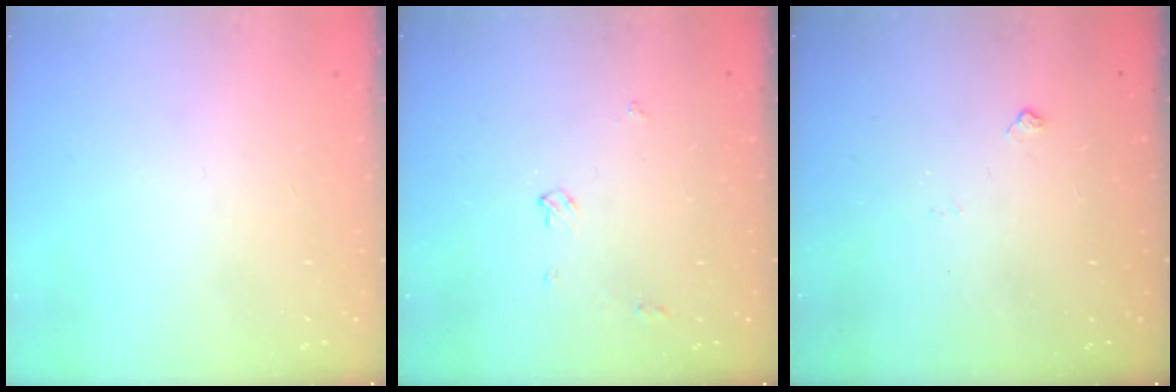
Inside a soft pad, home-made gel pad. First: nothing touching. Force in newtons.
{"total": 3.9, "press": 3.9, "slide": 0.6}
{"total": 2.5, "press": 2.4, "slide": 0.4}